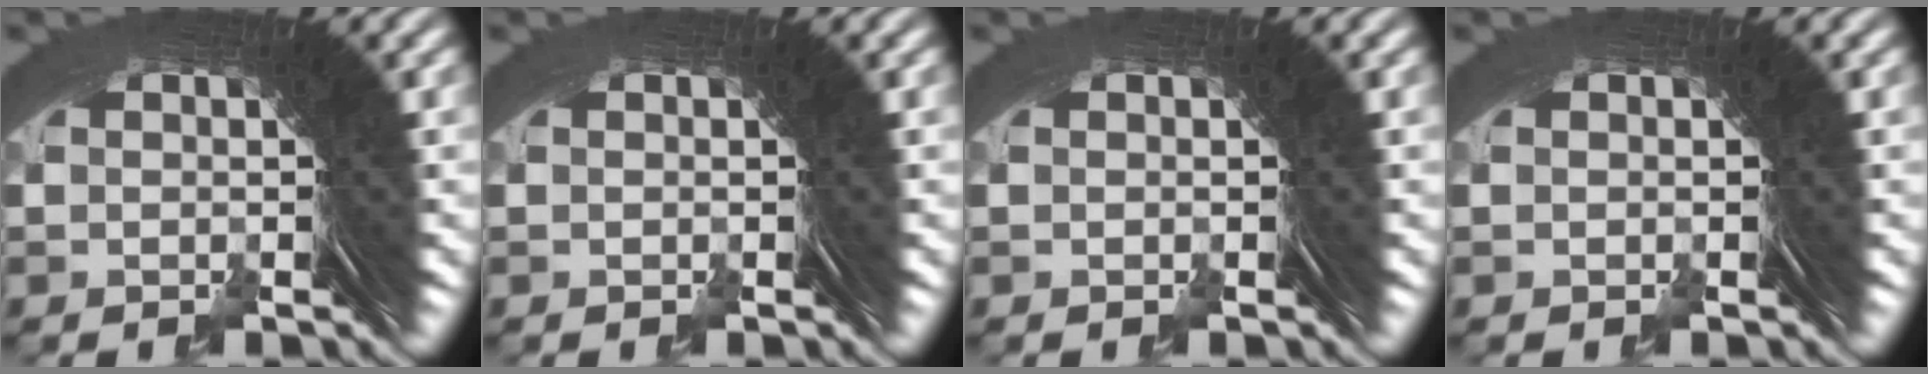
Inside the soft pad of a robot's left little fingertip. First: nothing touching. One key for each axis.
{"total": 0.0}
{"total": 0.0}
{"total": 0.0}